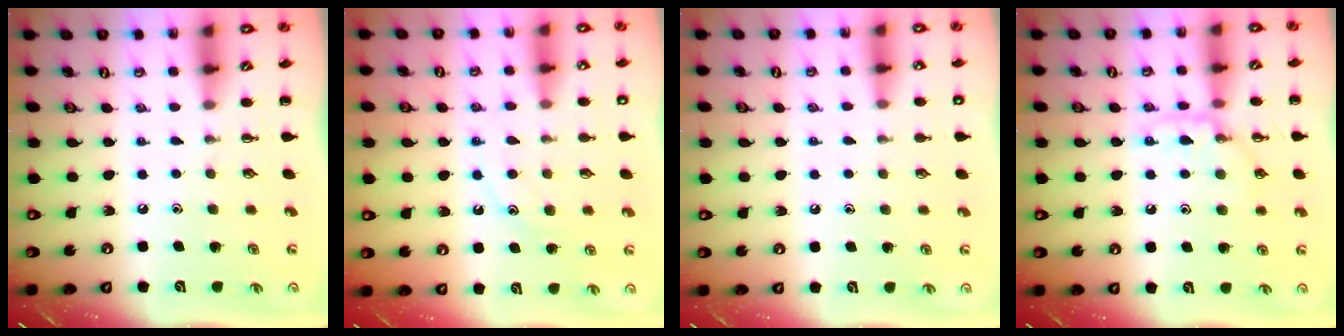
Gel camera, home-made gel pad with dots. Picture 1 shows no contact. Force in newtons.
{"total": 12.1, "press": 12.1, "slide": 1.0}
{"total": 6.6, "press": 6.3, "slide": 2.0}
{"total": 10.3, "press": 10.3, "slide": 0.9}